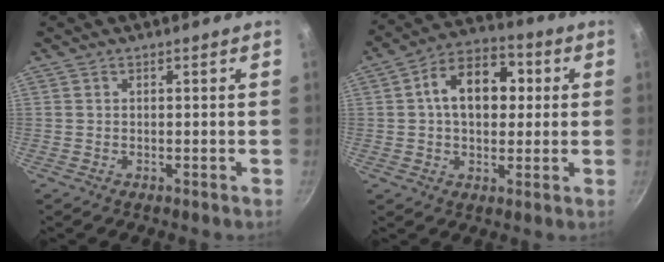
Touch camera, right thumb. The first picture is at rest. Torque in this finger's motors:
{"motor_torque": [0.53, 2.58, 0.90, -0.23, 0.08]}